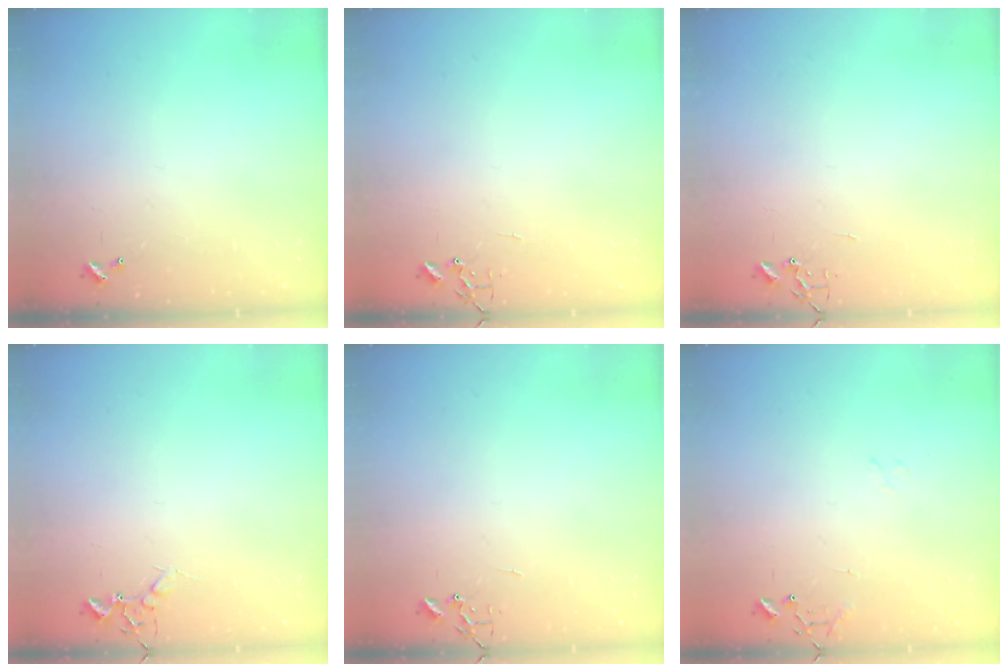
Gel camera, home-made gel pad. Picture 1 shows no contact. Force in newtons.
{"total": 0.0}
{"total": 0.0}
{"total": 5.8, "press": 5.7, "slide": 1.0}
{"total": 0.0}
{"total": 8.0, "press": 8.0, "slide": 0.9}